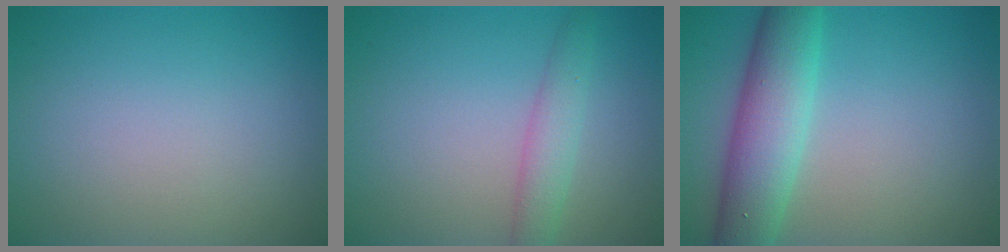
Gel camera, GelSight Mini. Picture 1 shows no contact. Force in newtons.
{"total": 2.6, "press": 2.6, "slide": 0.1}
{"total": 6.6, "press": 6.5, "slide": 0.2}